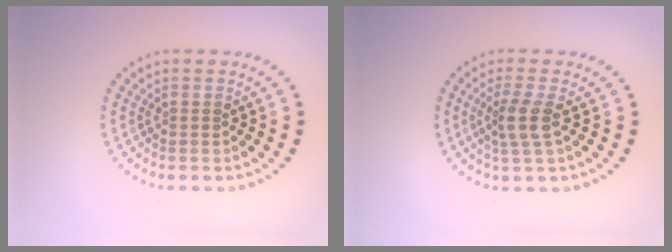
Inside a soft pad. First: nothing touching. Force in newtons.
{"total": 2.6, "press": 2.0, "slide": 1.6}